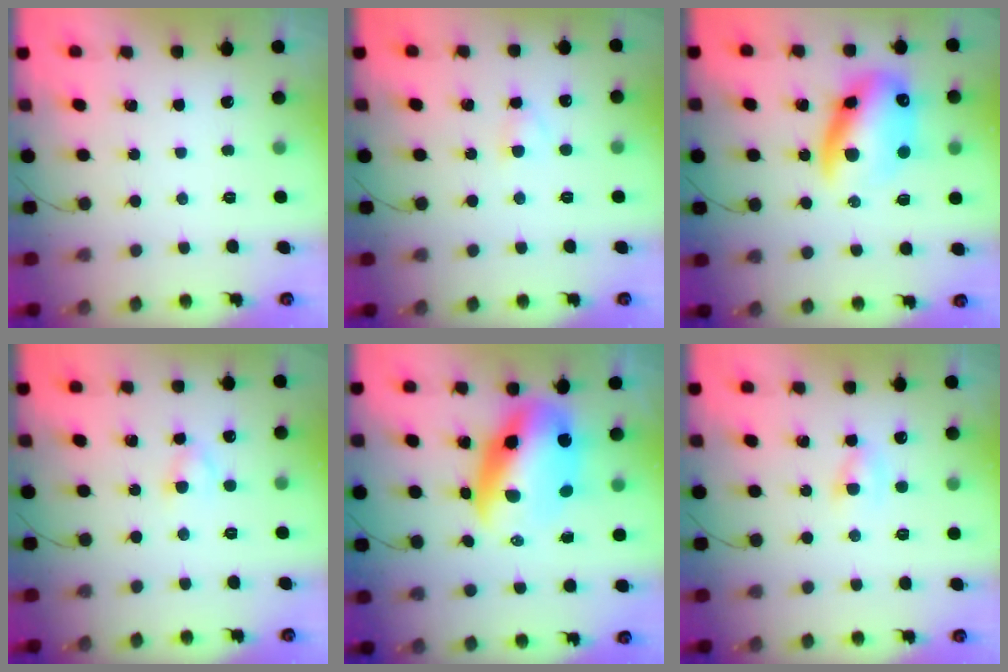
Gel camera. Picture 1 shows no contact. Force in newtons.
{"total": 2.3, "press": 2.1, "slide": 1.0}
{"total": 16.8, "press": 16.3, "slide": 4.1}
{"total": 3.3, "press": 3.1, "slide": 1.0}
{"total": 12.5, "press": 12.1, "slide": 3.1}
{"total": 2.4, "press": 2.1, "slide": 1.2}